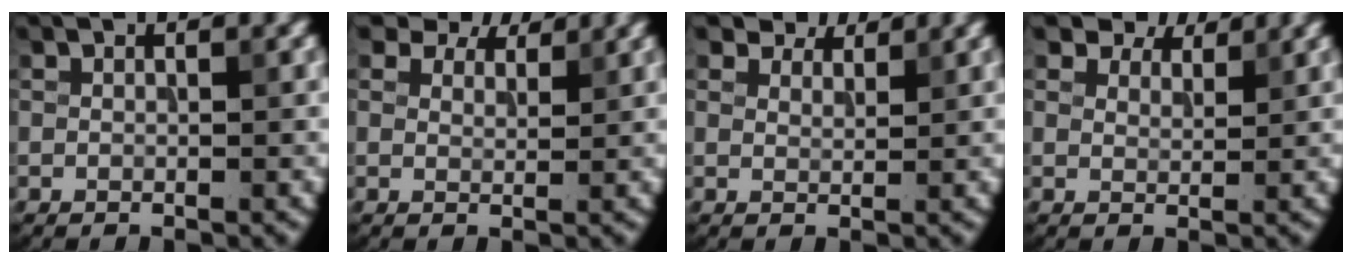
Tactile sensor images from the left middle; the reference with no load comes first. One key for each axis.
{"total": 5.5, "fx": 4.6, "fy": 2.2, "fz": 1.8, "tx": -0.045, "ty": -0.005, "tz": 0.078}
{"total": 4.2, "fx": 3.7, "fy": 1.6, "fz": 1.1, "tx": -0.029, "ty": -0.011, "tz": 0.071}
{"total": 5.0, "fx": 4.4, "fy": 2.0, "fz": 1.5, "tx": -0.040, "ty": -0.011, "tz": 0.082}